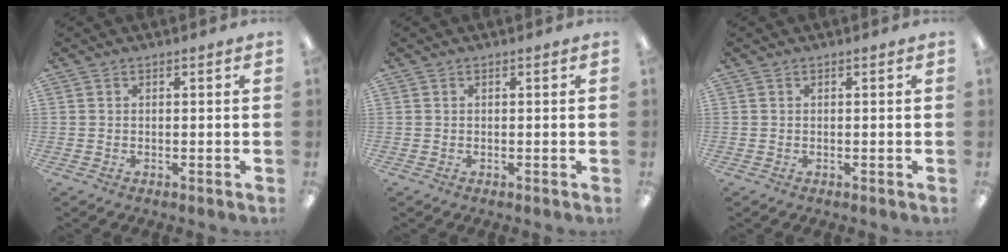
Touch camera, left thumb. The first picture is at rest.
{"total": 0.0}
{"total": 0.0}